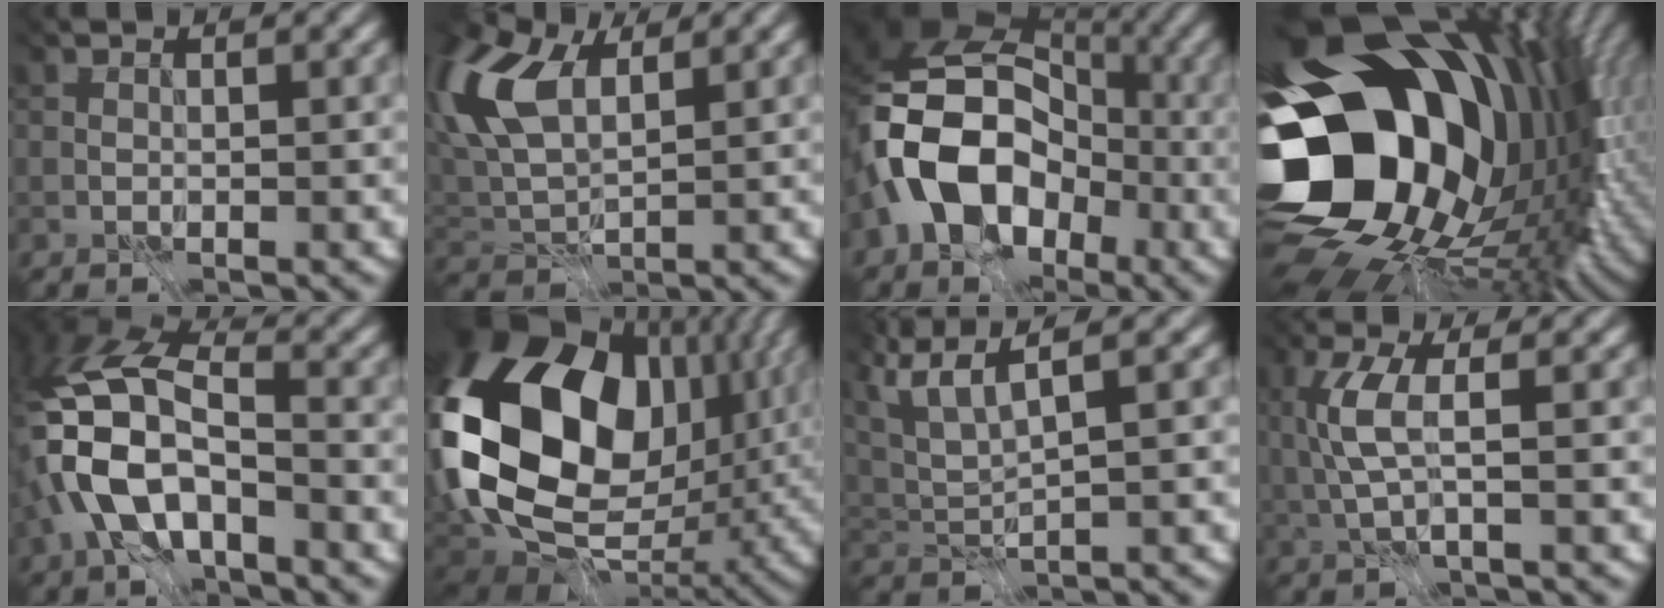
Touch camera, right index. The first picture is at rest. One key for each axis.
{"total": 7.1, "fx": 2.8, "fy": 3.5, "fz": 5.5, "tx": -0.149, "ty": 0.007, "tz": 0.077}
{"total": 11.7, "fx": -5.3, "fy": 7.5, "fz": 7.2, "tx": -0.129, "ty": -0.011, "tz": -0.091}
{"total": 17.6, "fx": -0.8, "fy": 12.5, "fz": 12.3, "tx": -0.232, "ty": -0.038, "tz": 0.022}
{"total": 8.8, "fx": -4.7, "fy": 3.5, "fz": 6.6, "tx": -0.156, "ty": -0.003, "tz": -0.080}
{"total": 18.6, "fx": 0.5, "fy": 13.3, "fz": 13.0, "tx": -0.307, "ty": -0.014, "tz": 0.046}
{"total": 5.7, "fx": 2.8, "fy": 1.2, "fz": 4.9, "tx": -0.109, "ty": 0.023, "tz": 0.066}
{"total": 3.1, "fx": -1.4, "fy": -0.1, "fz": 2.7, "tx": -0.091, "ty": -0.014, "tz": -0.003}